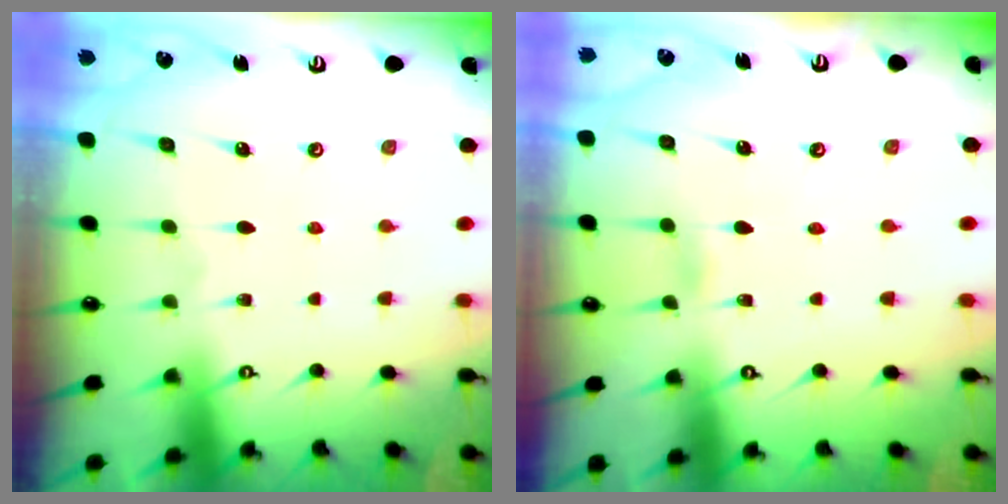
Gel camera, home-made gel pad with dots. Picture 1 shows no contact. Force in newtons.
{"total": 3.4, "press": 3.4, "slide": 0.3}